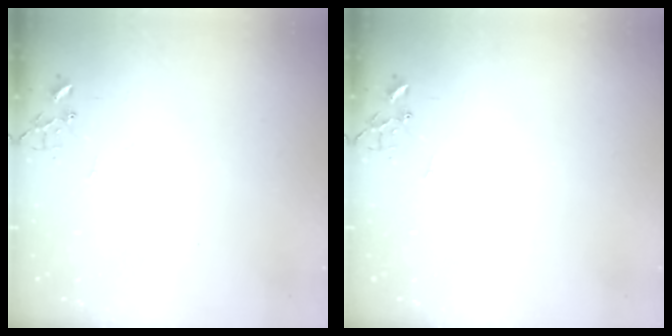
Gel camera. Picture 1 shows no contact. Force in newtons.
{"total": 0.0}